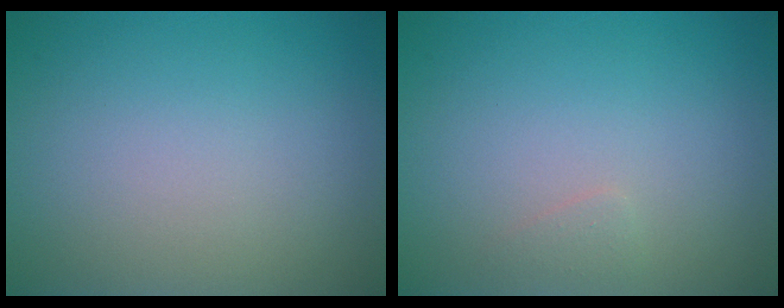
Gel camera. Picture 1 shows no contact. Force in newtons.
{"total": 0.6, "press": 0.6, "slide": 0.1}